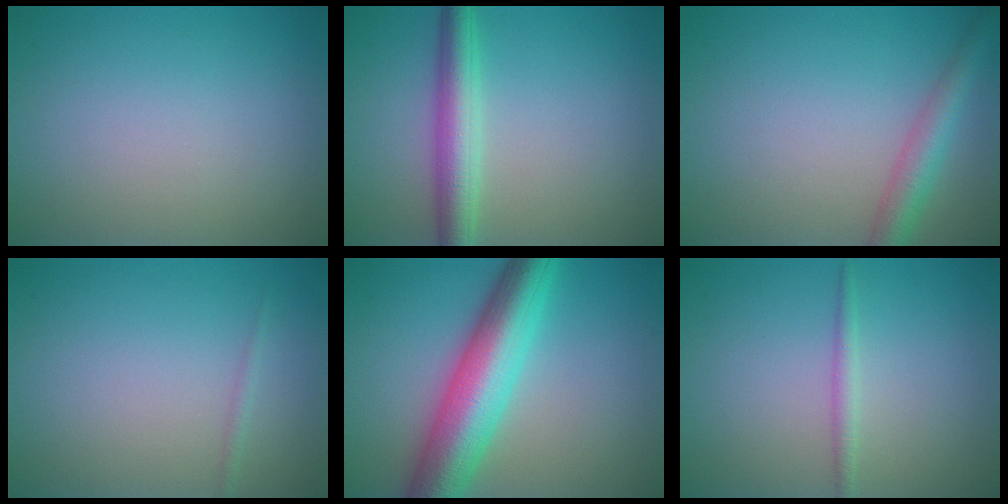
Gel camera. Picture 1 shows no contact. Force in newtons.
{"total": 4.4, "press": 4.4, "slide": 0.1}
{"total": 3.4, "press": 3.4, "slide": 0.2}
{"total": 0.6, "press": 0.6, "slide": 0.0}
{"total": 9.2, "press": 9.2, "slide": 0.3}
{"total": 1.3, "press": 1.3, "slide": 0.1}